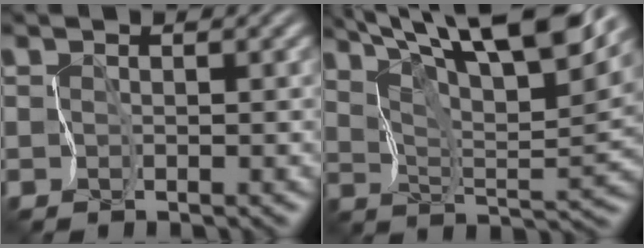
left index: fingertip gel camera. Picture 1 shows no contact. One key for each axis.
{"total": 14.6, "fx": 10.2, "fy": 3.9, "fz": 9.7, "tx": -0.157, "ty": 0.021, "tz": 0.135}